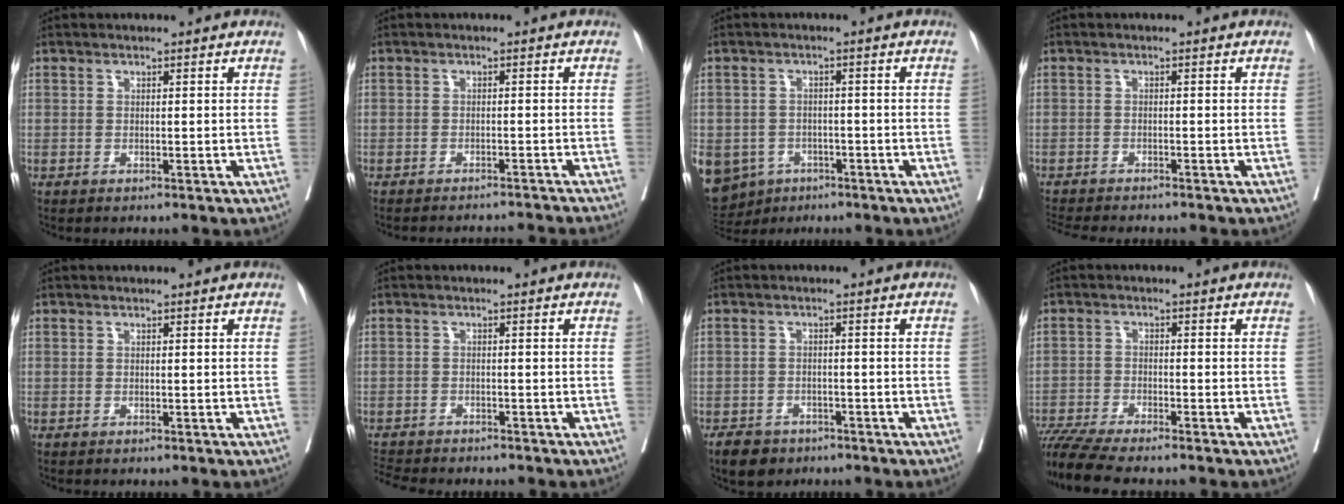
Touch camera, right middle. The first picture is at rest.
{"total": 8.5, "force": [-8.3, -0.5, 1.8], "torque": [-0.013, -0.003, -0.096]}
{"total": 12.8, "force": [-6.6, 10.3, 4.0], "torque": [-0.123, -0.003, -0.088]}
{"total": 8.4, "force": [-7.7, 1.0, 3.3], "torque": [-0.043, -0.010, -0.112]}
{"total": 0.0}
{"total": 6.1, "force": [-5.7, 1.1, 1.7], "torque": [-0.026, -0.006, -0.088]}
{"total": 4.4, "force": [-3.2, 2.7, 1.2], "torque": [-0.023, 0.002, -0.050]}
{"total": 8.2, "force": [-7.3, -0.1, 3.7], "torque": [-0.062, -0.016, -0.125]}